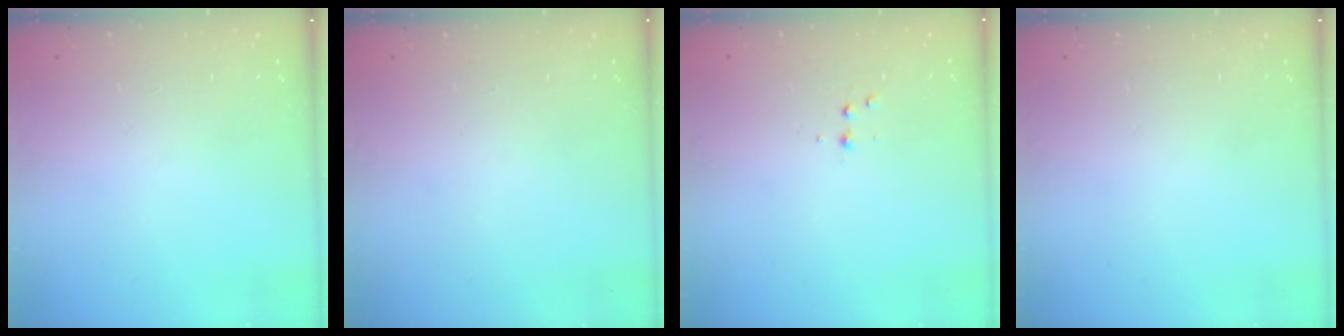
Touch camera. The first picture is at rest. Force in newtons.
{"total": 0.0}
{"total": 2.9, "press": 2.7, "slide": 1.1}
{"total": 0.0}